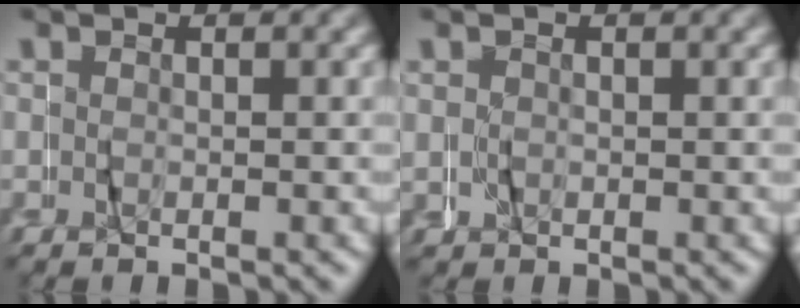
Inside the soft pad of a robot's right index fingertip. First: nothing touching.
{"total": 1.1, "force": [0.5, 1.0, 0.0], "torque": [0.002, 0.006, 0.009]}